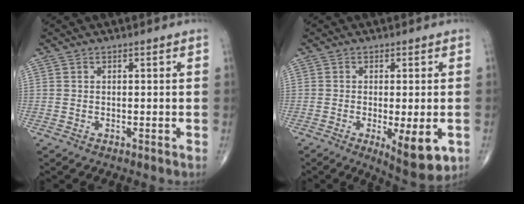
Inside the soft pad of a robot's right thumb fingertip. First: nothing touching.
{"total": 9.1, "force": [-2.6, 2.7, 8.3], "torque": [-0.112, -0.019, -0.033]}